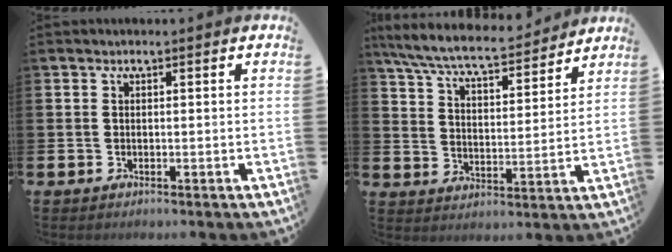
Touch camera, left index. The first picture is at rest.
{"total": 7.9, "force": [7.3, 1.1, 2.8], "torque": [-0.088, -0.046, 0.128]}